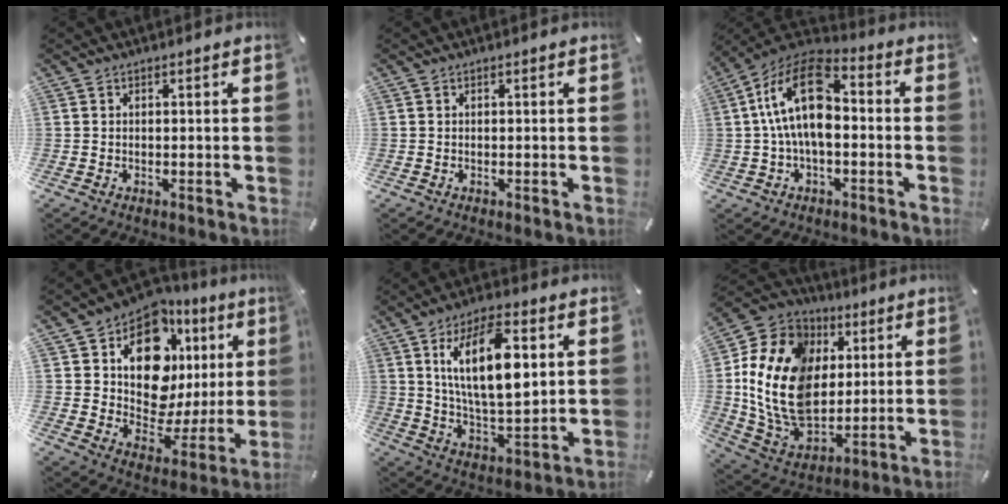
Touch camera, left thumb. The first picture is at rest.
{"total": 0.0}
{"total": 15.9, "force": [0.7, 8.8, 13.2], "torque": [-0.270, 0.006, 0.008]}
{"total": 16.4, "force": [8.5, 10.2, 9.7], "torque": [-0.151, -0.069, 0.148]}
{"total": 17.0, "force": [5.9, 7.6, 14.0], "torque": [-0.252, -0.006, 0.093]}
{"total": 20.5, "force": [2.5, 15.8, 12.8], "torque": [-0.295, -0.018, 0.047]}